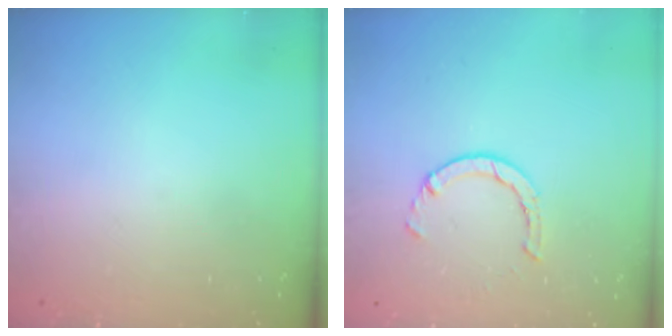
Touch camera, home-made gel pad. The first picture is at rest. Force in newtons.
{"total": 2.9, "press": 2.9, "slide": 0.4}